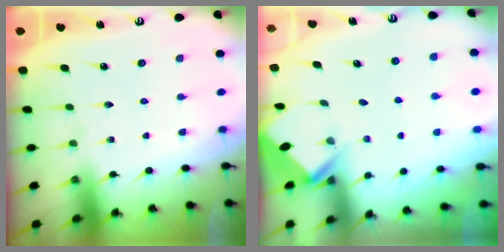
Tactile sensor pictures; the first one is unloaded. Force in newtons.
{"total": 2.5, "press": 2.5, "slide": 0.2}